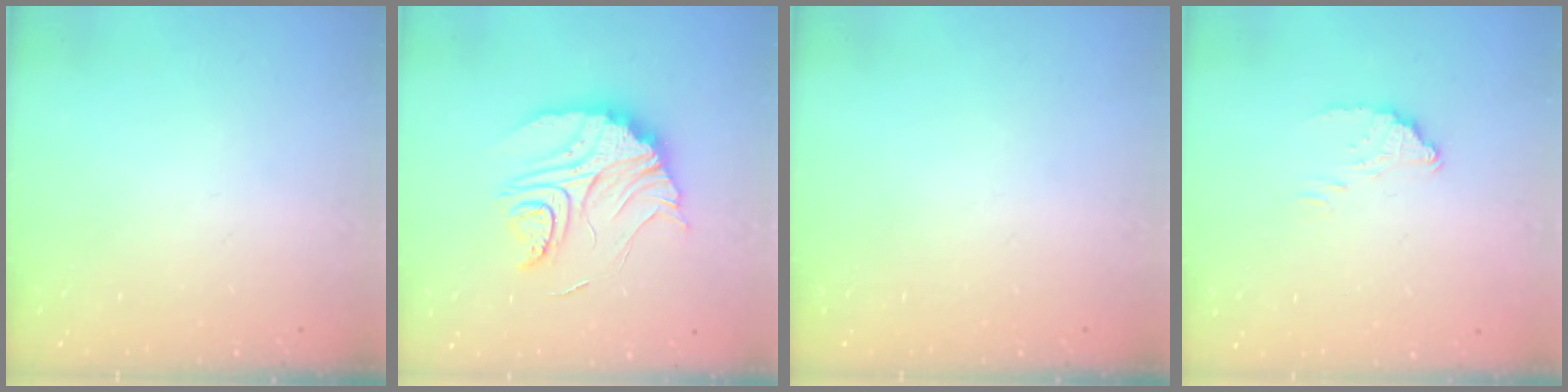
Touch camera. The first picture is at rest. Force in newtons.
{"total": 15.8, "press": 15.8, "slide": 1.3}
{"total": 0.0}
{"total": 3.1, "press": 3.1, "slide": 0.0}